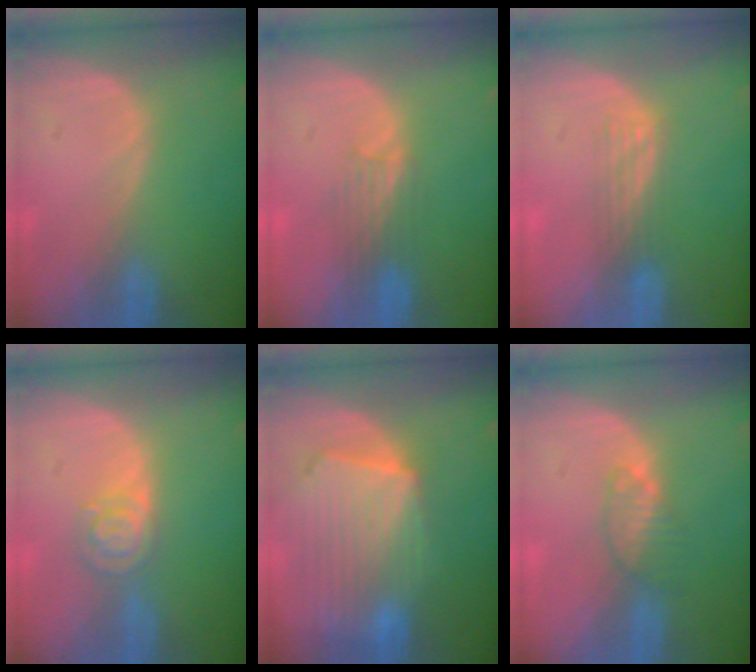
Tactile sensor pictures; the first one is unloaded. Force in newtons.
{"total": 3.5, "press": 3.2, "slide": 1.5}
{"total": 2.8, "press": 2.5, "slide": 1.3}
{"total": 4.7, "press": 4.1, "slide": 2.3}
{"total": 10.8, "press": 9.4, "slide": 5.2}
{"total": 3.4, "press": 3.2, "slide": 0.9}